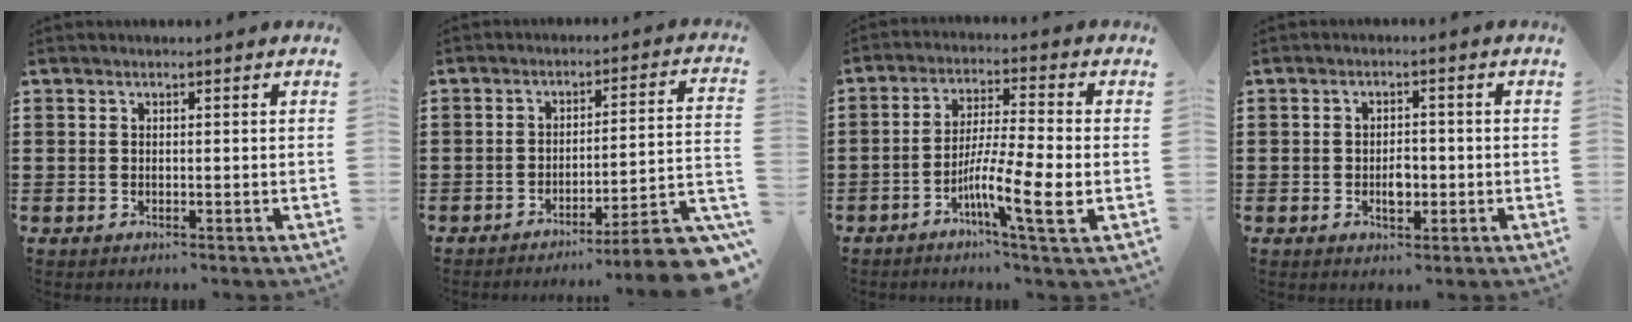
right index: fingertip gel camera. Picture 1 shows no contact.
{"total": 7.2, "force": [-5.5, -0.1, 4.7], "torque": [-0.072, -0.012, -0.107]}
{"total": 9.7, "force": [-3.6, 0.4, 9.0], "torque": [-0.170, -0.012, -0.070]}
{"total": 2.9, "force": [-0.8, 1.6, 2.3], "torque": [-0.045, 0.002, -0.014]}